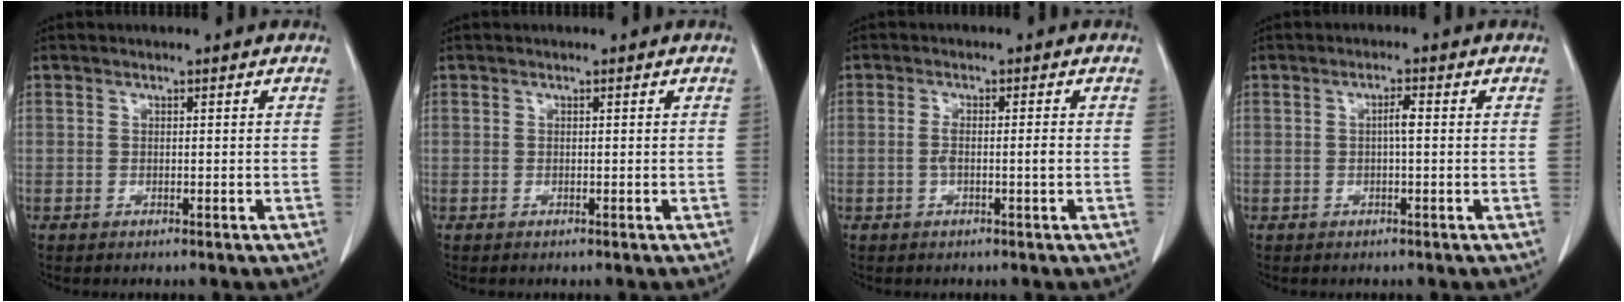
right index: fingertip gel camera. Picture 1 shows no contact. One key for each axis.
{"total": 0.0}
{"total": 2.5, "fx": -0.5, "fy": 0.2, "fz": 2.5, "tx": -0.049, "ty": 0.001, "tz": -0.008}
{"total": 1.7, "fx": 0.1, "fy": 0.1, "fz": 1.7, "tx": -0.029, "ty": 0.005, "tz": 0.001}